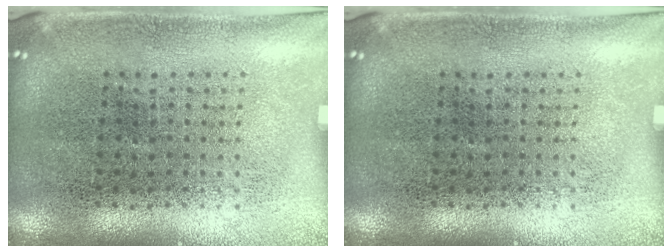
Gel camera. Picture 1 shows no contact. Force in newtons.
{"total": 0.0}